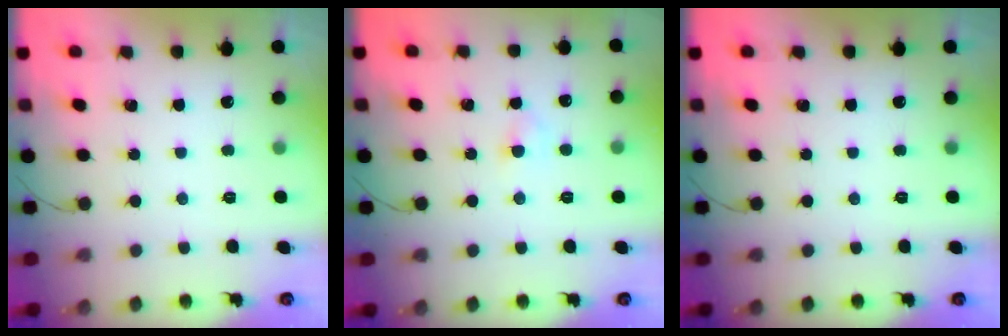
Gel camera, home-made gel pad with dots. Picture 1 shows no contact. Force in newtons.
{"total": 2.9, "press": 2.7, "slide": 1.2}
{"total": 0.0}